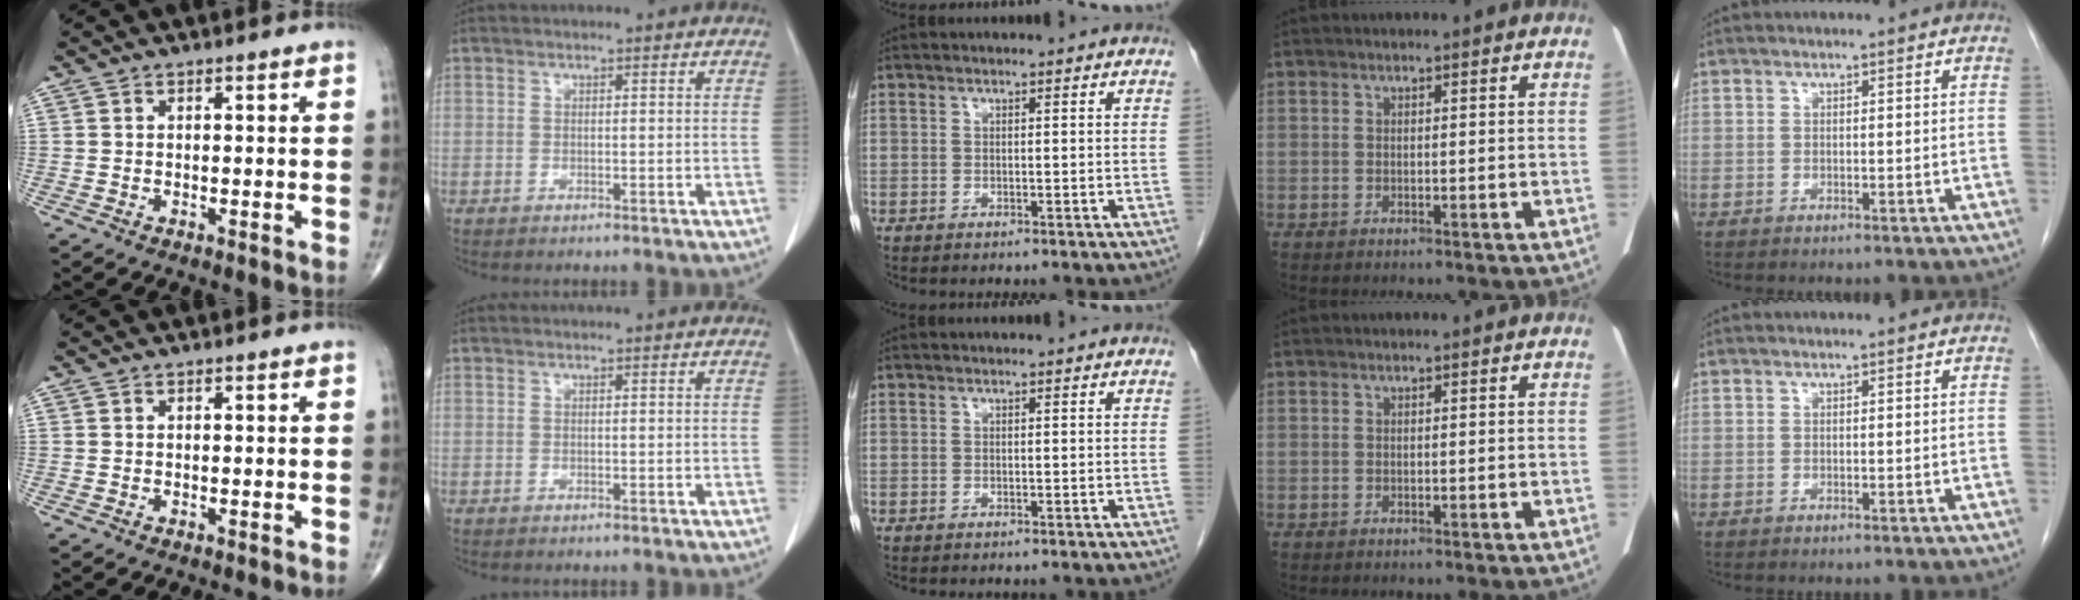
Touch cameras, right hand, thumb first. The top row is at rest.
{}